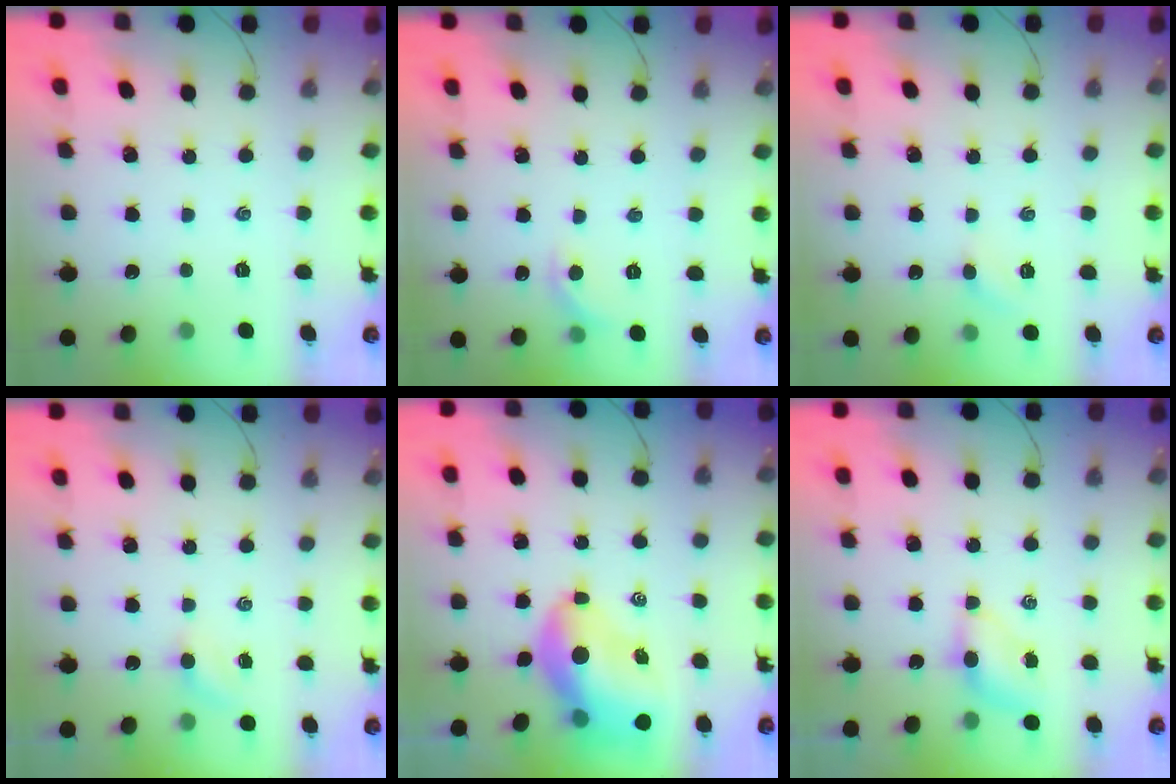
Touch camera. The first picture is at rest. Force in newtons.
{"total": 5.6, "press": 5.4, "slide": 1.4}
{"total": 3.1, "press": 3.0, "slide": 1.0}
{"total": 2.2, "press": 2.1, "slide": 0.8}
{"total": 9.9, "press": 9.5, "slide": 2.8}
{"total": 4.6, "press": 4.4, "slide": 1.4}